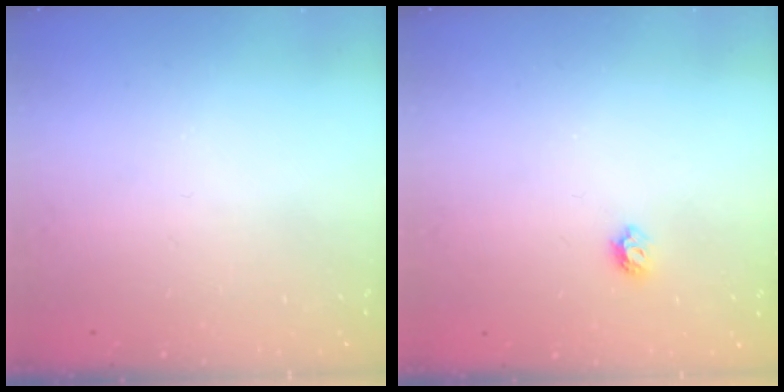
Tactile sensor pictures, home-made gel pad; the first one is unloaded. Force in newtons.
{"total": 4.9, "press": 4.9, "slide": 0.8}